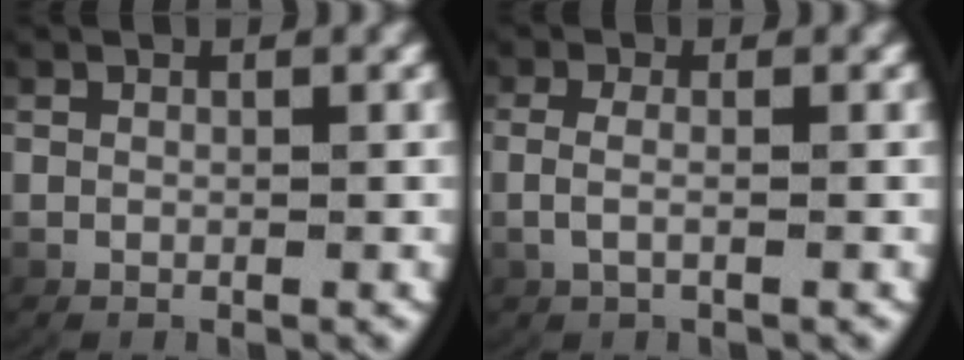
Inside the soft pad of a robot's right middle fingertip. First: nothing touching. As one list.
[{"total": 1.7, "force": [-0.3, 0.4, 1.7], "torque": [-0.049, -0.009, 0.001]}]